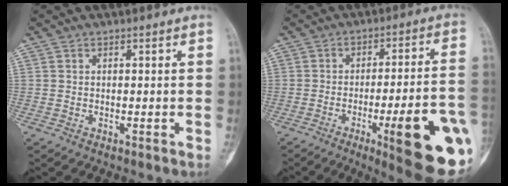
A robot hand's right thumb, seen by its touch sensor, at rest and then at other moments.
{"total": 19.9, "force": [-6.7, 3.7, 18.3], "torque": [-0.198, 0.014, -0.078]}